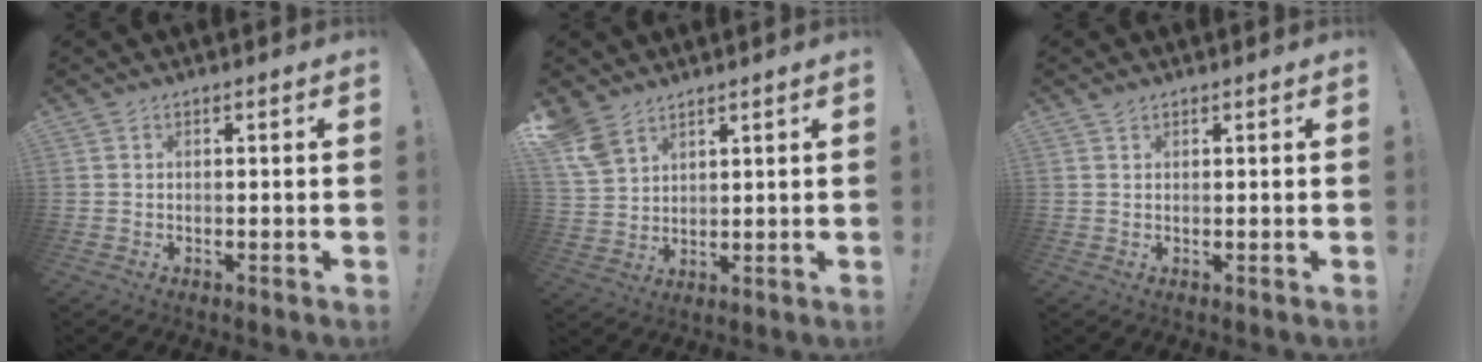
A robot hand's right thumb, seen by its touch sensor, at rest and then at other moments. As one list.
[{"total": 7.8, "force": [5.8, 4.2, 3.0], "torque": [-0.065, -0.029, 0.119]}, {"total": 1.1, "force": [1.0, 0.5, 0.3], "torque": [-0.001, -0.002, 0.018]}]